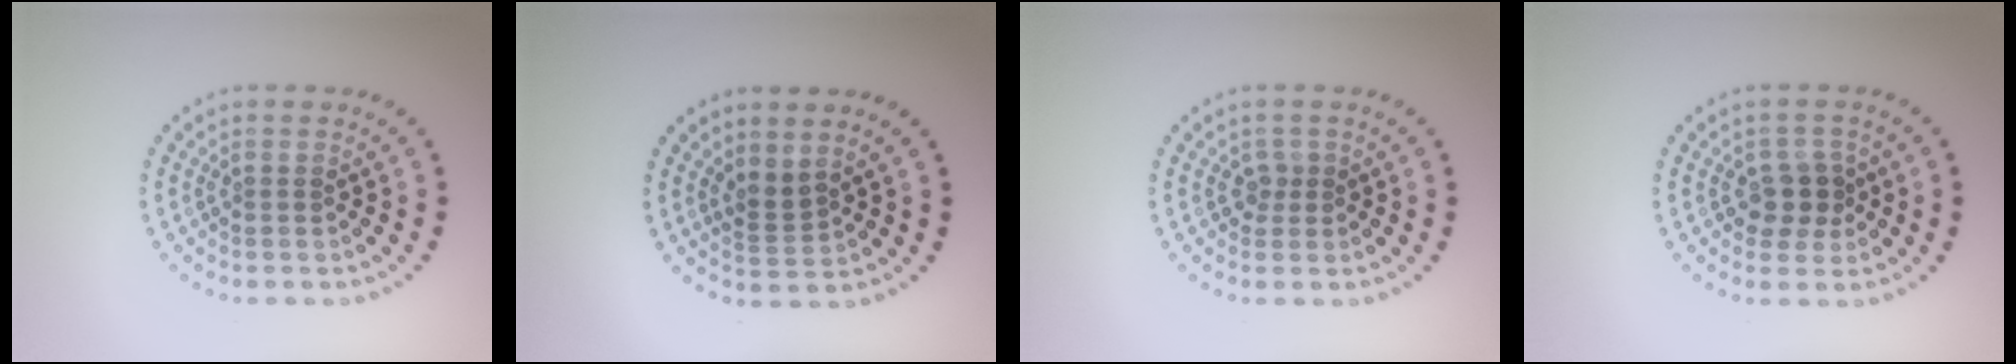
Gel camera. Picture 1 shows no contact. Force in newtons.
{"total": 1.9, "press": 1.4, "slide": 1.2}
{"total": 1.2, "press": 0.9, "slide": 0.7}
{"total": 2.9, "press": 2.7, "slide": 1.1}